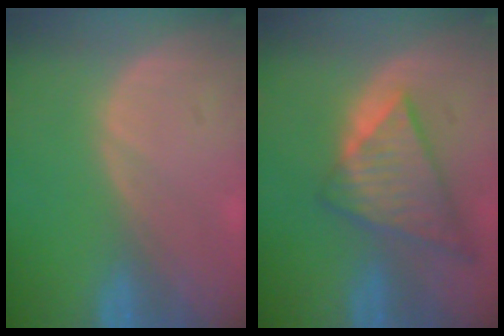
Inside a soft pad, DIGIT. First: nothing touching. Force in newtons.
{"total": 9.0, "press": 7.8, "slide": 4.4}